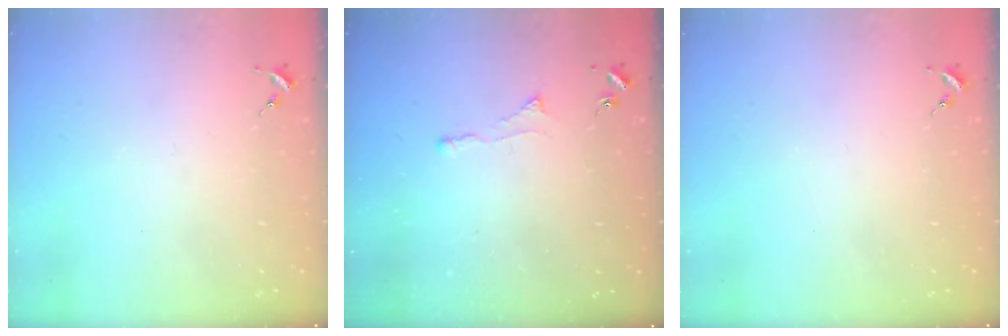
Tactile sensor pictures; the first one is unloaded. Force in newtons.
{"total": 3.1, "press": 3.1, "slide": 0.6}
{"total": 0.0}